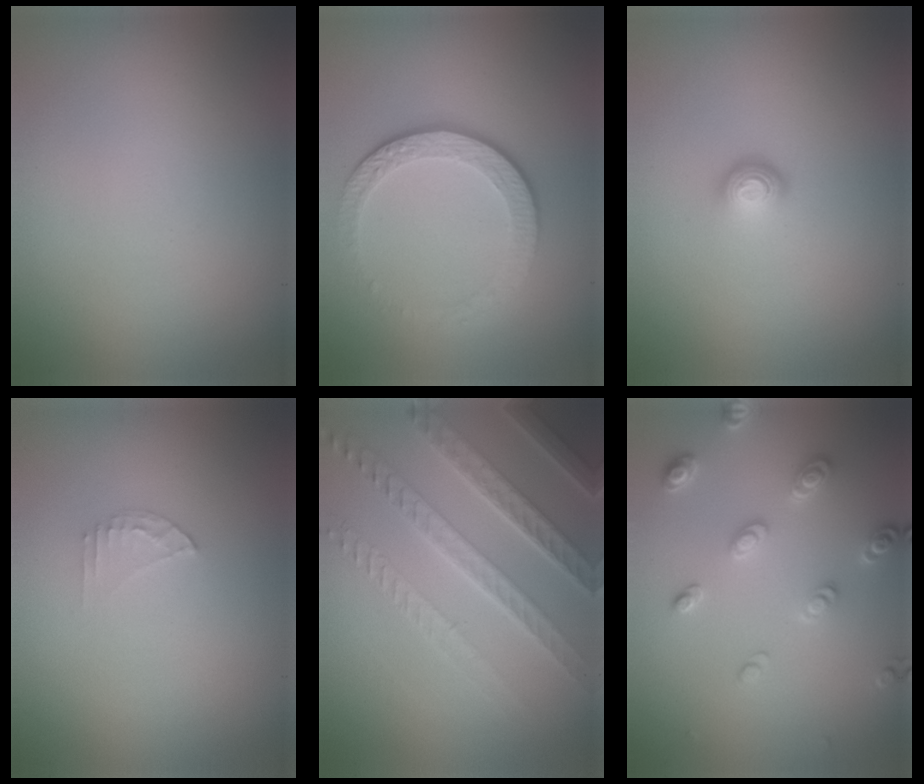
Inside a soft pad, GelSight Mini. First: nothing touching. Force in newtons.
{"total": 4.1, "press": 3.0, "slide": 2.8}
{"total": 1.7, "press": 1.2, "slide": 1.2}
{"total": 1.3, "press": 1.3, "slide": 0.1}
{"total": 7.8, "press": 5.4, "slide": 5.6}
{"total": 2.7, "press": 2.7, "slide": 0.4}